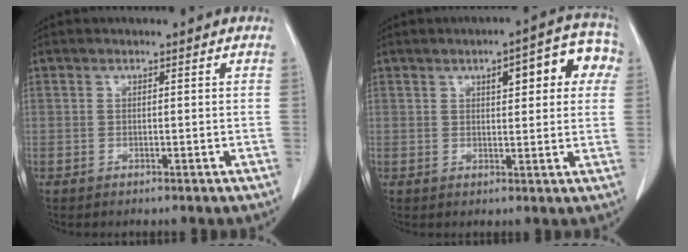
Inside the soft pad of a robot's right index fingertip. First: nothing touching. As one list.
[{"total": 9.5, "force": [3.3, 3.0, 8.4], "torque": [-0.094, 0.028, 0.036]}]